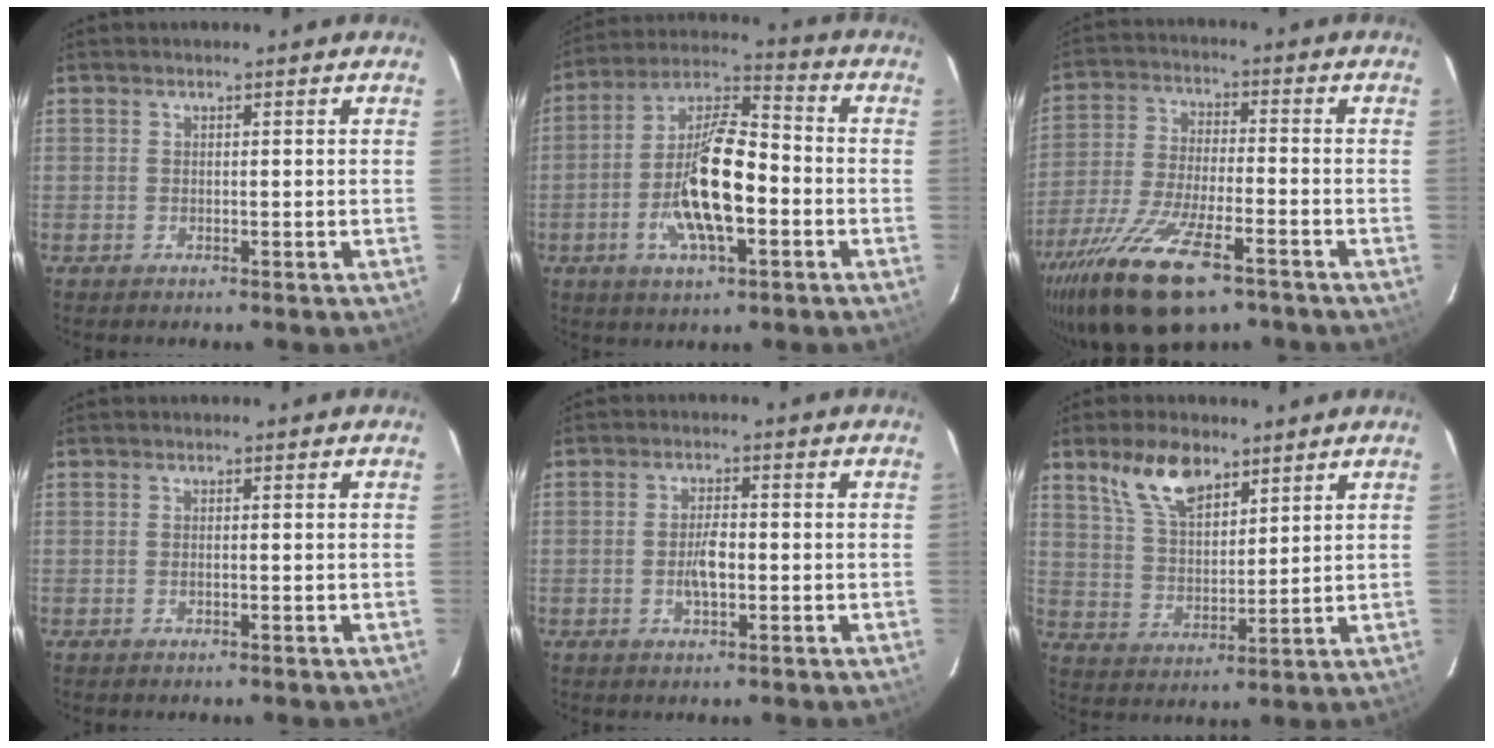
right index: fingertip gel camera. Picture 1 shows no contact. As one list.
[{"total": 15.2, "force": [-4.1, 5.2, 13.7], "torque": [-0.272, 0.003, -0.080]}, {"total": 18.9, "force": [-12.0, 6.4, 13.1], "torque": [-0.268, -0.051, -0.214]}, {"total": 0.7, "force": [-0.2, 0.2, 0.6], "torque": [-0.013, 0.001, -0.005]}, {"total": 6.5, "force": [-1.5, 2.4, 5.9], "torque": [-0.115, 0.004, -0.025]}, {"total": 10.2, "force": [6.7, 4.7, 6.1], "torque": [-0.114, 0.014, 0.135]}]